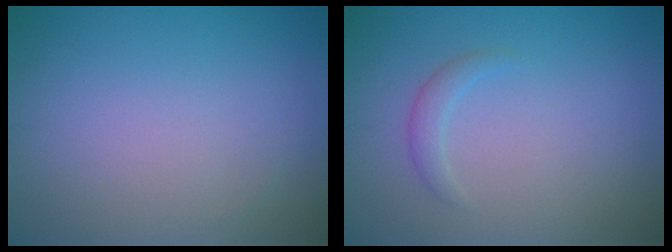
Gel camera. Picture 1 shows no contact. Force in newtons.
{"total": 1.2, "press": 1.2, "slide": 0.1}